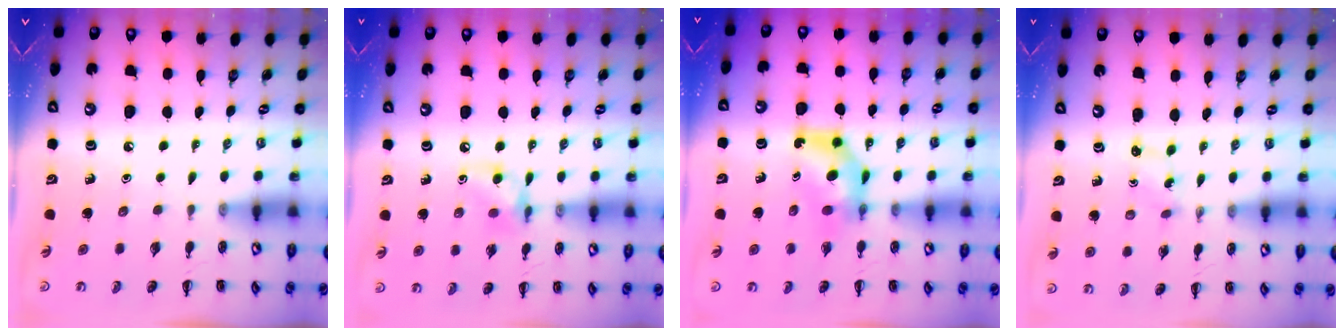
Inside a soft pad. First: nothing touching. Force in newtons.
{"total": 7.9, "press": 7.8, "slide": 1.2}
{"total": 7.2, "press": 7.1, "slide": 0.8}
{"total": 1.0, "press": 0.9, "slide": 0.4}